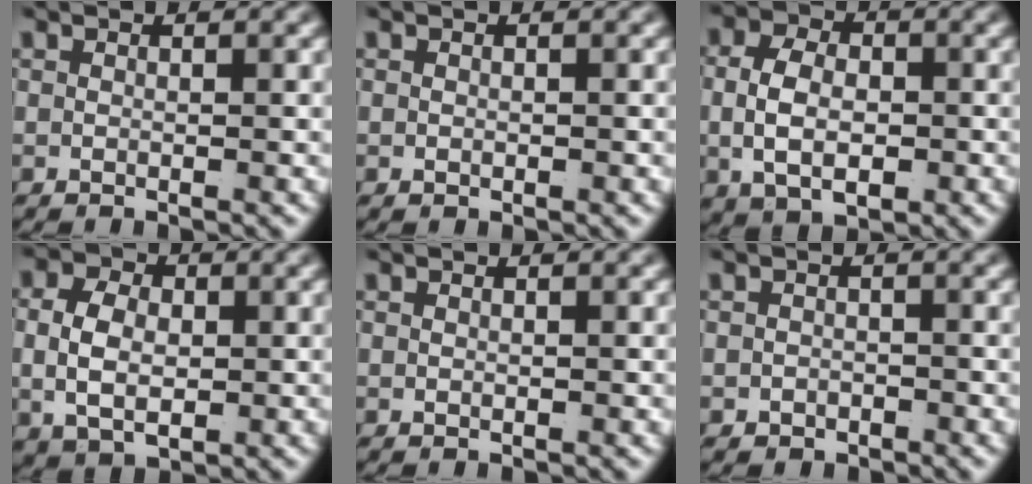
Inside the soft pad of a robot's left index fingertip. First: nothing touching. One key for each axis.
{"total": 0.0}
{"total": 5.6, "fx": -0.6, "fy": 3.7, "fz": 4.2, "tx": -0.074, "ty": -0.014, "tz": -0.001}
{"total": 5.2, "fx": -0.2, "fy": 3.6, "fz": 3.7, "tx": -0.072, "ty": -0.011, "tz": 0.007}
{"total": 0.0}
{"total": 1.4, "fx": -1.1, "fy": 0.9, "fz": 0.0, "tx": -0.001, "ty": -0.013, "tz": -0.011}